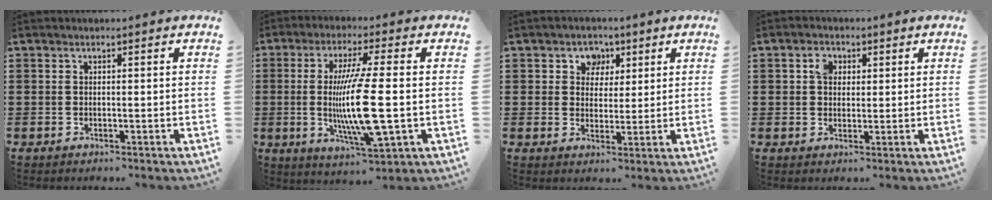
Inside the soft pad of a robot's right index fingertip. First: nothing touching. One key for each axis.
{"total": 12.3, "fx": -1.3, "fy": 1.6, "fz": 12.2, "tx": -0.240, "ty": -0.020, "tz": -0.028}
{"total": 3.7, "fx": 1.6, "fy": 3.3, "fz": 0.7, "tx": -0.026, "ty": 0.009, "tz": 0.025}
{"total": 2.7, "fx": 1.0, "fy": 2.0, "fz": 1.5, "tx": -0.038, "ty": 0.008, "tz": 0.018}